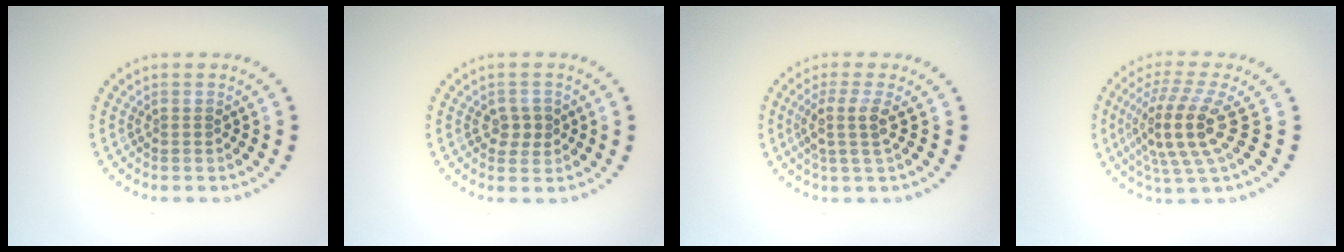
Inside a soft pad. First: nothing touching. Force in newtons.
{"total": 1.9, "press": 1.8, "slide": 0.4}
{"total": 2.5, "press": 1.9, "slide": 1.6}
{"total": 5.1, "press": 4.1, "slide": 3.0}